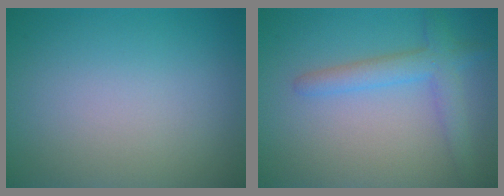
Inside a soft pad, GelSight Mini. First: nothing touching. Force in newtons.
{"total": 3.2, "press": 3.2, "slide": 0.1}